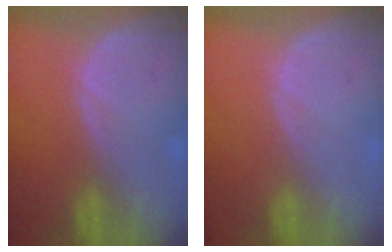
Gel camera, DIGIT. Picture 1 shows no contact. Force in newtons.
{"total": 0.0}